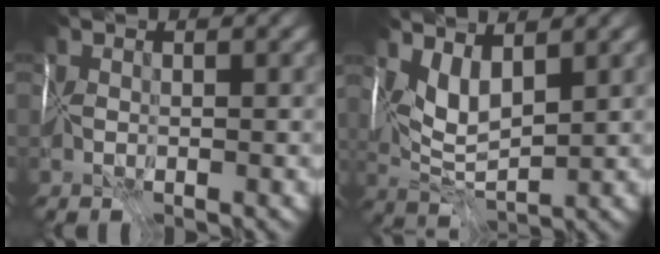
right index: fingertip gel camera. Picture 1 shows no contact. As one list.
[{"total": 2.3, "force": [1.8, 0.0, 1.5], "torque": [-0.022, -0.011, 0.043]}]